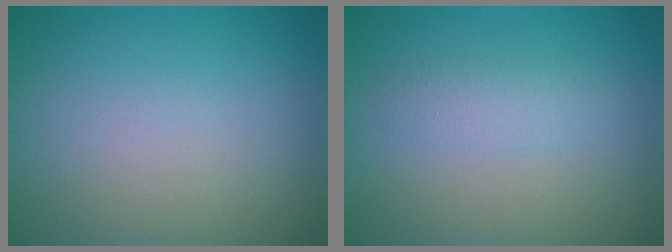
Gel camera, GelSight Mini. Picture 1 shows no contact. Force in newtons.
{"total": 1.9, "press": 1.9, "slide": 0.0}